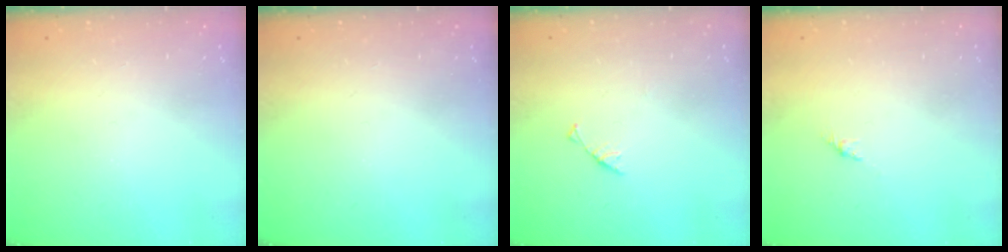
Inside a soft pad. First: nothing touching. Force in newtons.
{"total": 0.0}
{"total": 3.0, "press": 3.0, "slide": 0.3}
{"total": 3.0, "press": 2.9, "slide": 0.7}